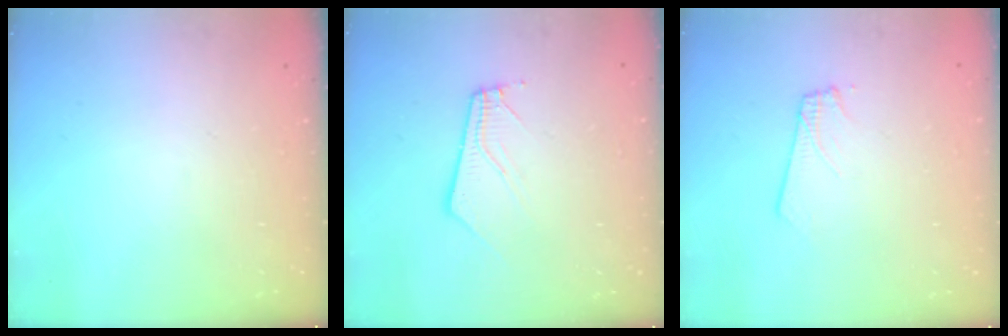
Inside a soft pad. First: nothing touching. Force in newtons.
{"total": 4.3, "press": 4.3, "slide": 0.3}
{"total": 2.9, "press": 2.9, "slide": 0.4}